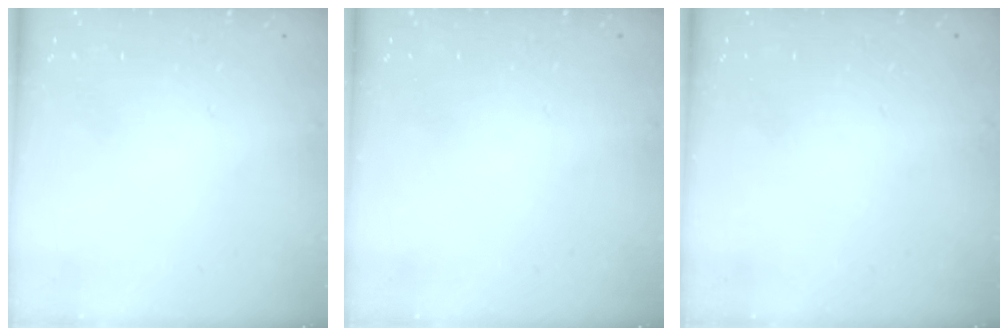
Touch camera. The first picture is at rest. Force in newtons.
{"total": 0.0}
{"total": 0.0}